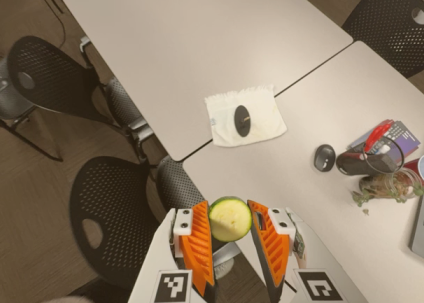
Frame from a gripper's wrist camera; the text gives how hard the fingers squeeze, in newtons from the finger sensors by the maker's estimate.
{"total": 8.3, "left": 8.0, "right": 8.6}